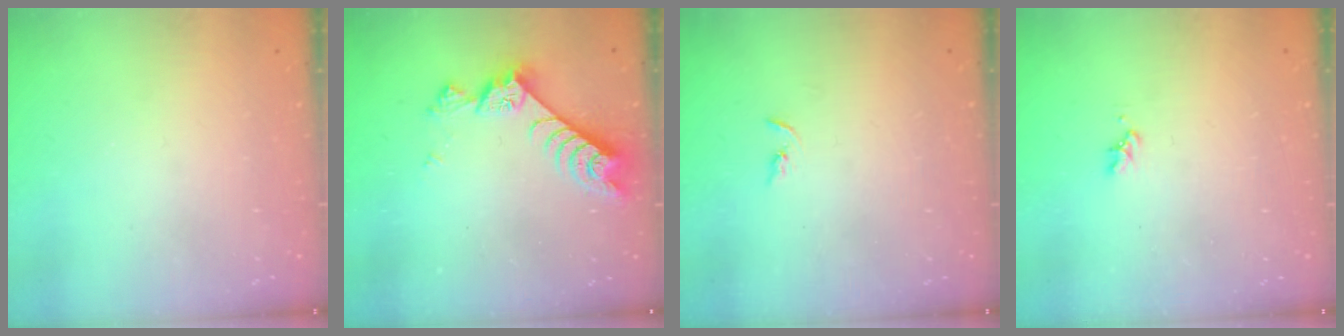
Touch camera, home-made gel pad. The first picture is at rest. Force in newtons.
{"total": 7.6, "press": 7.5, "slide": 1.0}
{"total": 2.2, "press": 2.2, "slide": 0.2}
{"total": 1.6, "press": 1.6, "slide": 0.3}